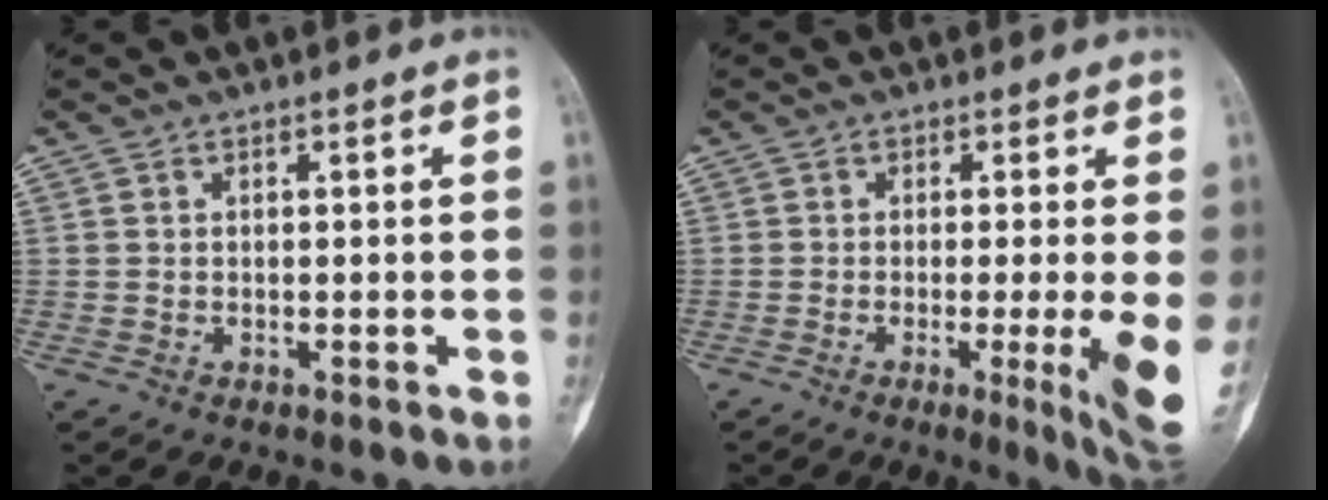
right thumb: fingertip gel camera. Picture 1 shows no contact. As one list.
[{"total": 8.6, "force": [-1.3, 0.8, 8.5], "torque": [-0.114, -0.019, -0.023]}]